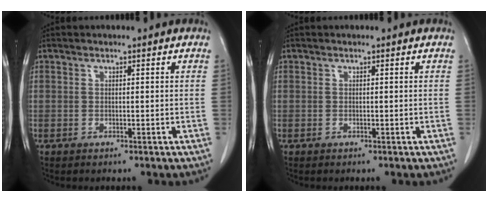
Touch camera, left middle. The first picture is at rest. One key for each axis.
{"total": 0.0}